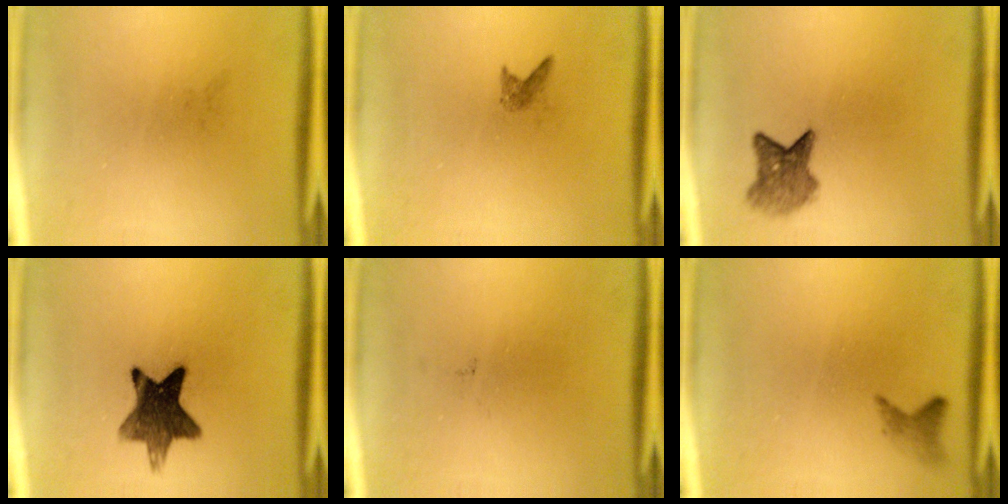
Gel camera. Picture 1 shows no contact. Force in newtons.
{"total": 0.9}
{"total": 4.5}
{"total": 11.4}
{"total": 0.0}
{"total": 1.4}